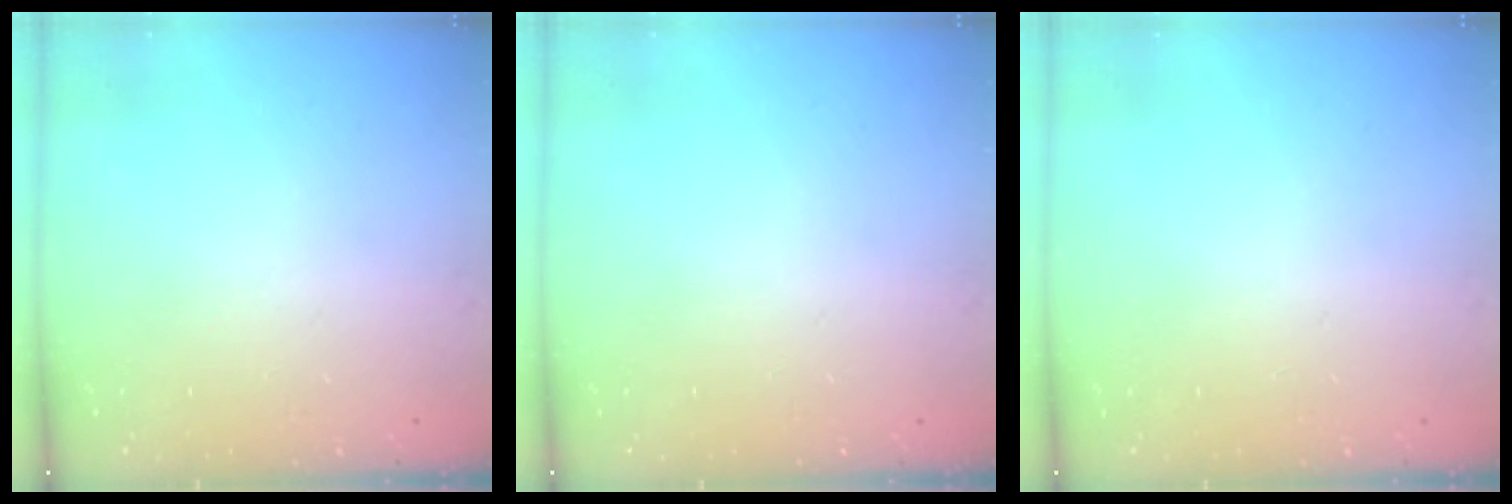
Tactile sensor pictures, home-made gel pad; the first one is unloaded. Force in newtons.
{"total": 0.0}
{"total": 0.0}